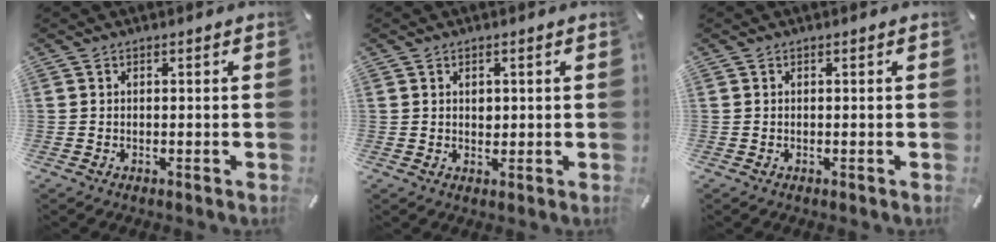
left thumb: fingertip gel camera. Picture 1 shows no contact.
{"total": 1.5, "force": [0.4, 1.2, 0.8], "torque": [-0.009, 0.001, 0.005]}
{"total": 0.0}